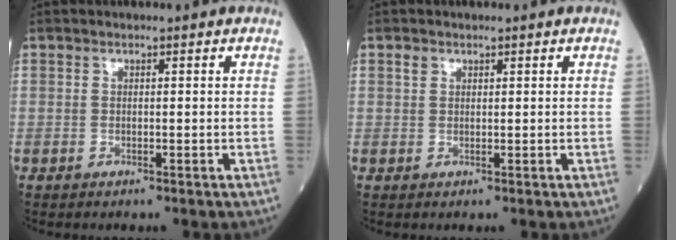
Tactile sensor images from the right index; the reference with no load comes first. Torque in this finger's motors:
{"motor_torque": [0.00, -0.02, 0.09, 0.01]}